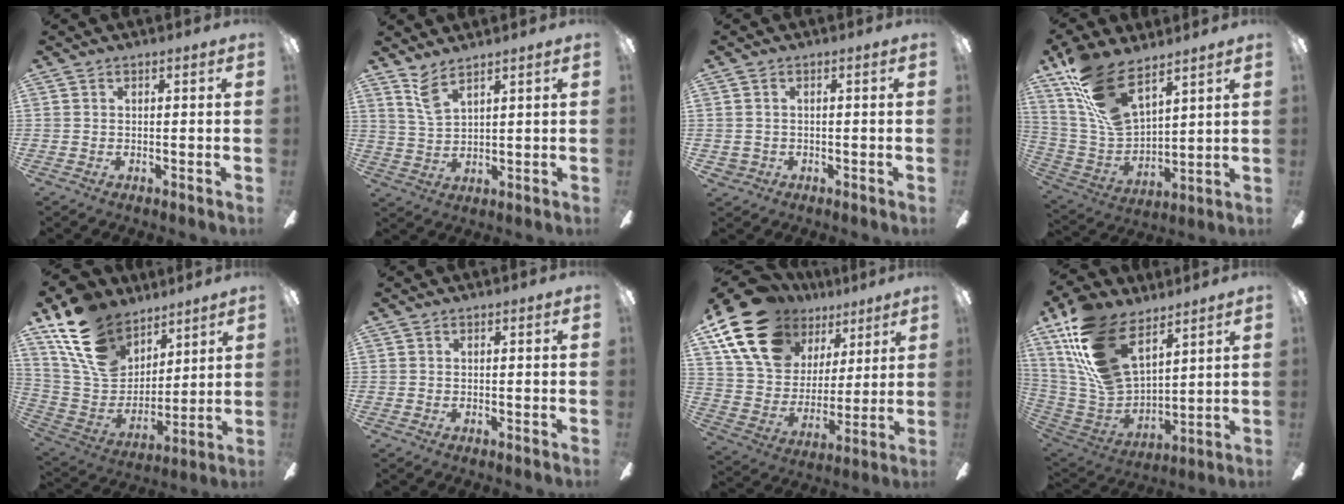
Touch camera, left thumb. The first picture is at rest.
{"total": 5.7, "force": [4.5, 1.4, 3.2], "torque": [-0.074, -0.018, 0.082]}
{"total": 1.6, "force": [-0.3, 1.5, 0.4], "torque": [-0.009, 0.003, -0.008]}
{"total": 16.5, "force": [11.5, 6.6, 9.8], "torque": [-0.216, -0.064, 0.209]}
{"total": 20.0, "force": [12.5, 12.6, 9.1], "torque": [-0.202, -0.056, 0.239]}
{"total": 0.0}
{"total": 20.6, "force": [12.4, 13.0, 10.0], "torque": [-0.189, -0.051, 0.233]}
{"total": 21.7, "force": [12.7, 11.2, 13.6], "torque": [-0.317, -0.063, 0.233]}